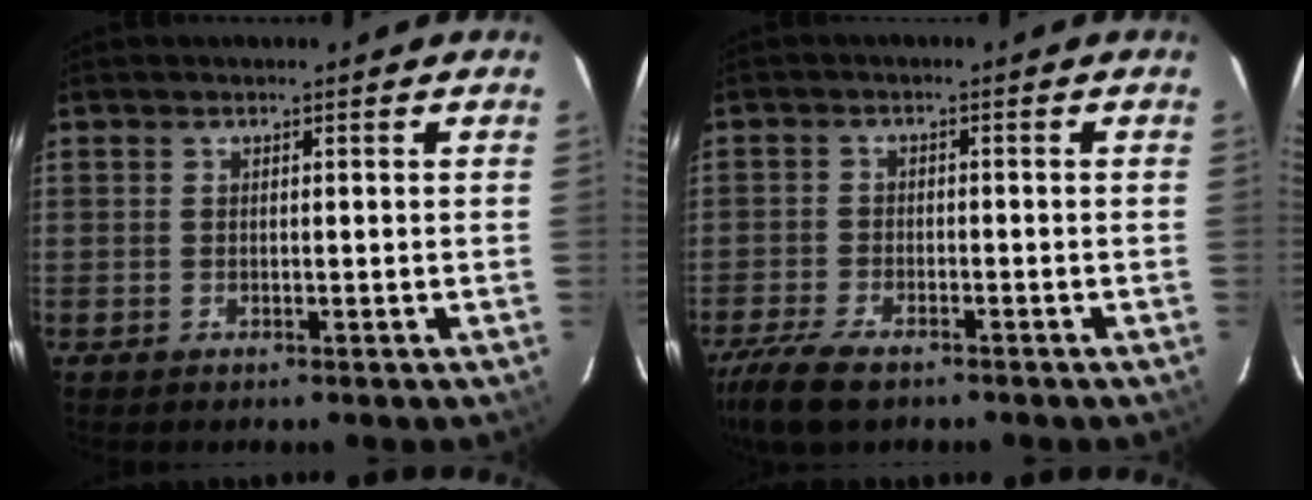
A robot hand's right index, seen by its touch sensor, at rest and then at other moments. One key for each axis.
{"total": 9.0, "fx": -6.8, "fy": 3.1, "fz": 4.9, "tx": -0.136, "ty": -0.028, "tz": -0.130}